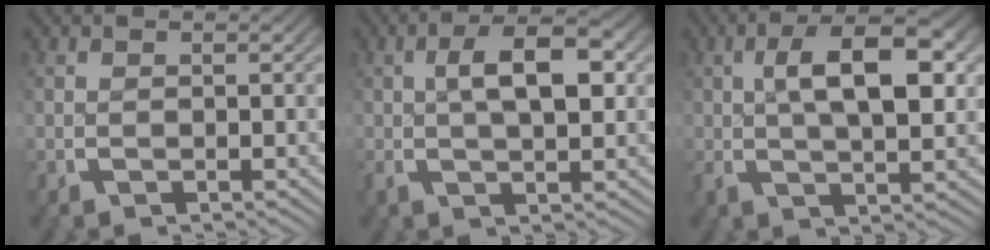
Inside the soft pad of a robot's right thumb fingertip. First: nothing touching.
{"total": 6.4, "force": [0.4, 3.0, 5.6], "torque": [-0.089, 0.005, 0.004]}
{"total": 8.3, "force": [0.8, 3.7, 7.4], "torque": [-0.120, 0.001, 0.015]}